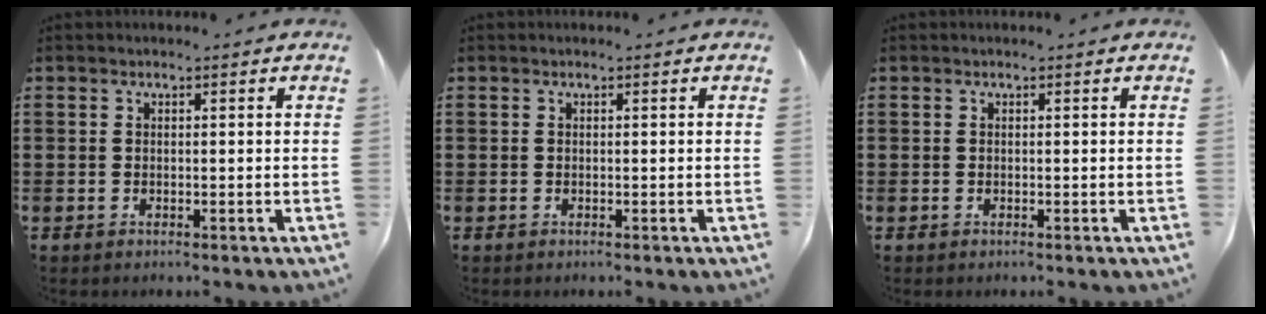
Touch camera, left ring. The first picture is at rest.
{"total": 0.0}
{"total": 0.0}